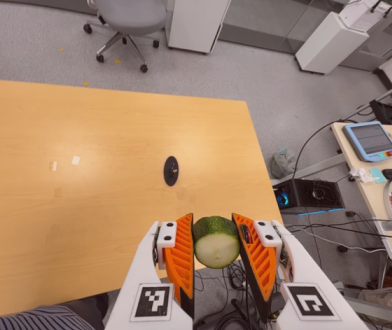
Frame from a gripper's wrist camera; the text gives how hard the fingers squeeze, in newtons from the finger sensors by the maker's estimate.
{"total": 10.8, "left": 9.9, "right": 11.8}